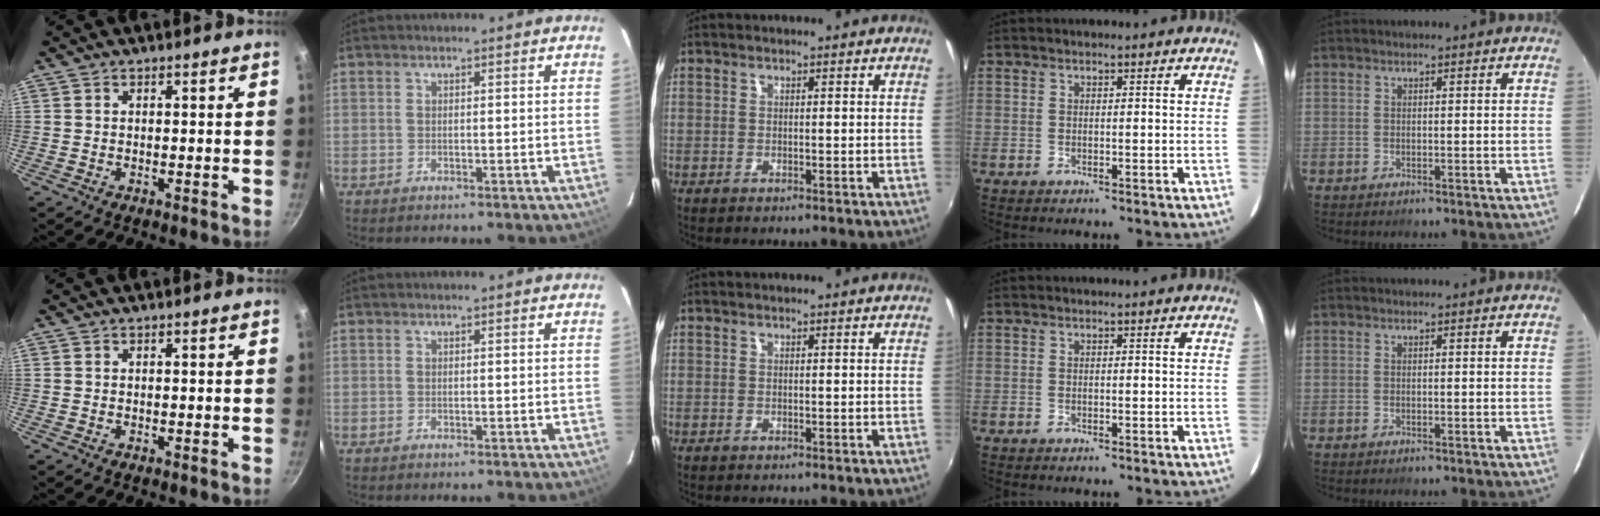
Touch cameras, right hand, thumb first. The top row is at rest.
{}